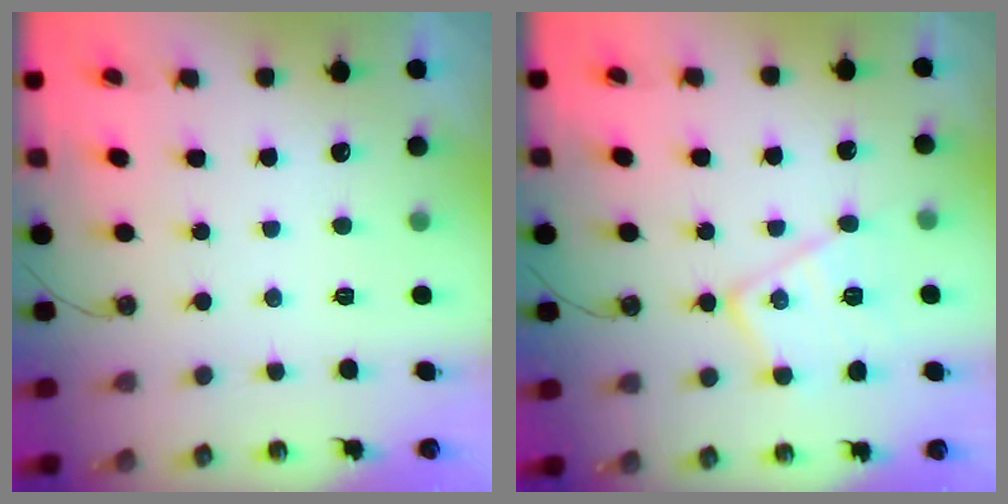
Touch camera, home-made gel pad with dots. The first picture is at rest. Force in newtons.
{"total": 13.0, "press": 12.9, "slide": 0.6}